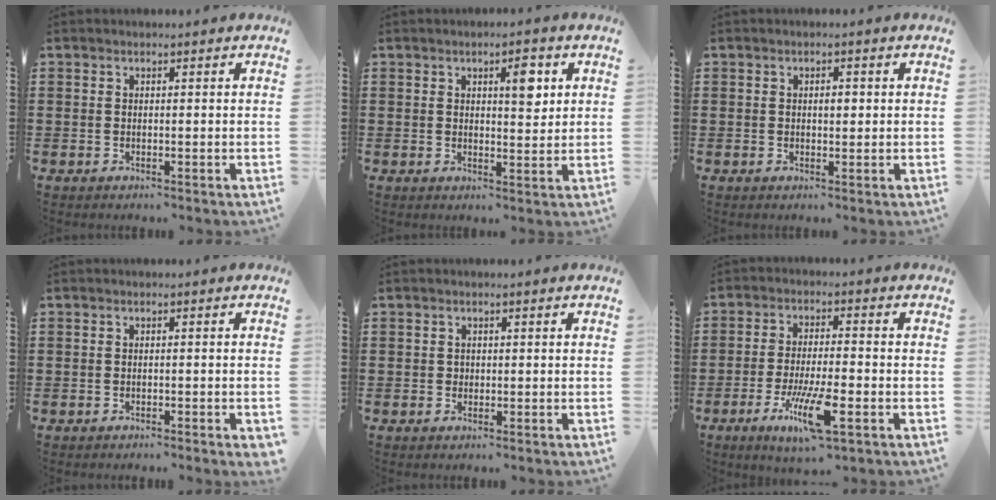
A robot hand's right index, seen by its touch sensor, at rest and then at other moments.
{"total": 4.5, "force": [1.8, 1.5, 3.9], "torque": [-0.056, -0.001, 0.022]}
{"total": 1.4, "force": [0.2, 0.6, 1.3], "torque": [-0.025, 0.005, 0.001]}
{"total": 1.0, "force": [-0.8, 0.0, 0.5], "torque": [-0.010, -0.003, -0.016]}
{"total": 0.5, "force": [0.0, 0.5, 0.2], "torque": [-0.005, 0.002, 0.001]}
{"total": 9.7, "force": [-4.3, 2.0, 8.5], "torque": [-0.169, -0.011, -0.075]}